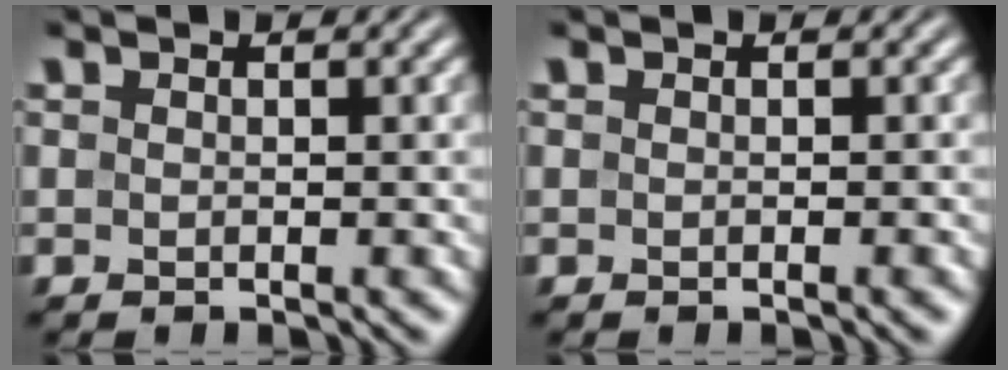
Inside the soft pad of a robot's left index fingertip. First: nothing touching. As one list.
[{"total": 0.8, "force": [-0.3, 0.1, 0.7], "torque": [-0.007, 0.001, -0.005]}]